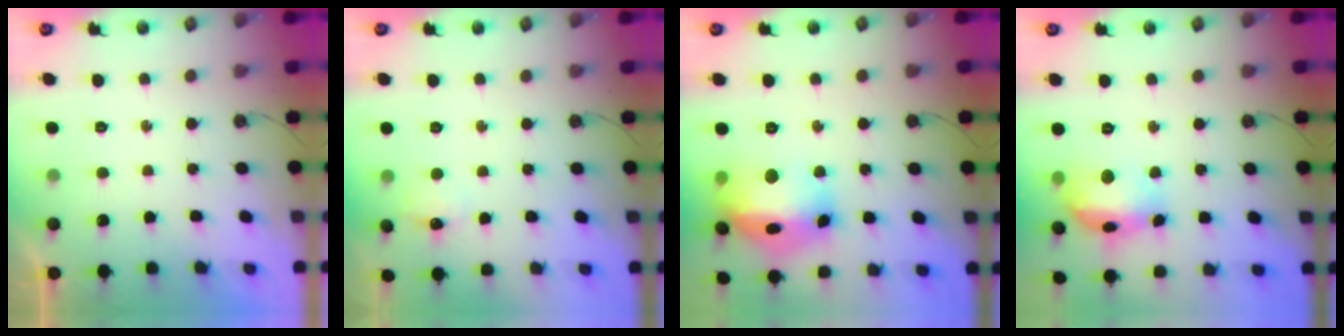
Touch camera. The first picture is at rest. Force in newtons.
{"total": 6.5, "press": 6.5, "slide": 1.0}
{"total": 18.8, "press": 18.7, "slide": 1.9}
{"total": 15.0, "press": 15.0, "slide": 1.3}